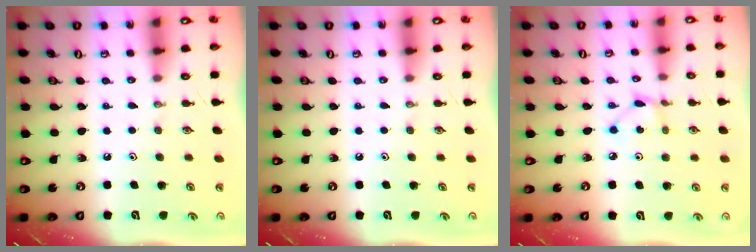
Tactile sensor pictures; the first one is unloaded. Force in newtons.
{"total": 0.0}
{"total": 3.3, "press": 3.3, "slide": 0.4}